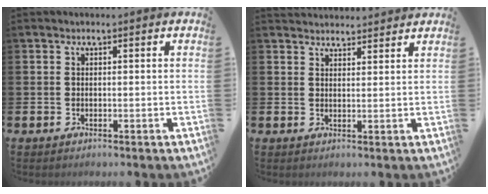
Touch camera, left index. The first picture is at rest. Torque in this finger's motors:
{"motor_torque": [-0.78, -0.51, -0.02, 0.00]}